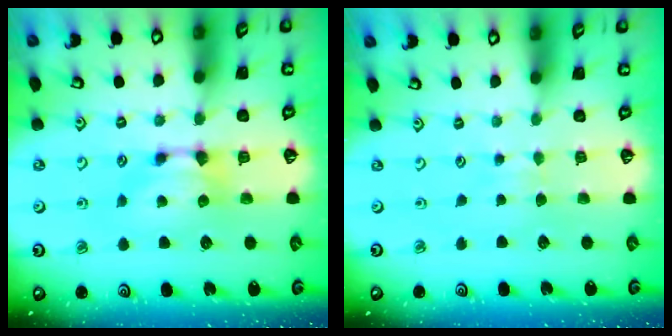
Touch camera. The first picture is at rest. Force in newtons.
{"total": 3.5, "press": 3.5, "slide": 0.3}